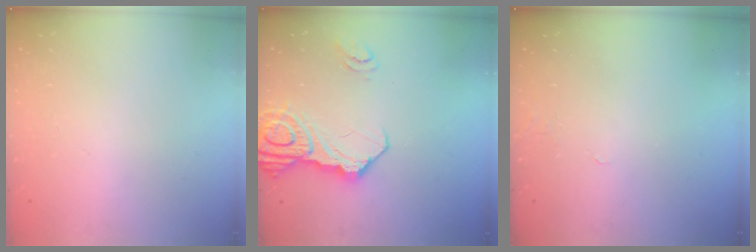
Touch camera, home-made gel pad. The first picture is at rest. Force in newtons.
{"total": 16.4, "press": 16.3, "slide": 1.9}
{"total": 4.3, "press": 4.3, "slide": 0.3}